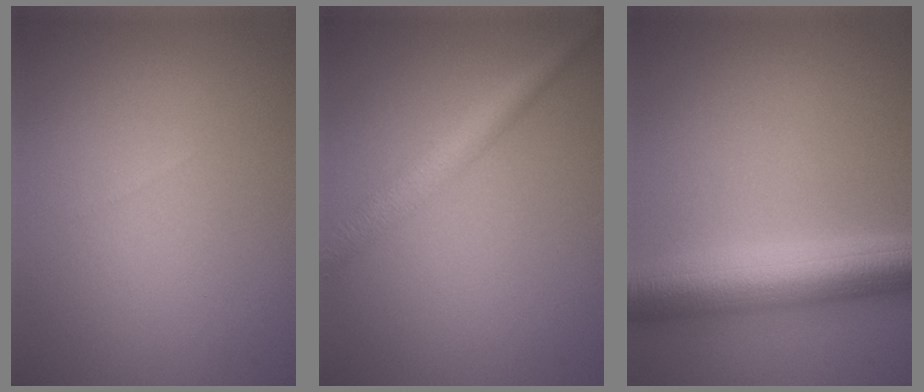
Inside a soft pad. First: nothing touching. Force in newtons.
{"total": 3.3, "press": 3.3, "slide": 0.1}
{"total": 8.0, "press": 8.0, "slide": 0.3}